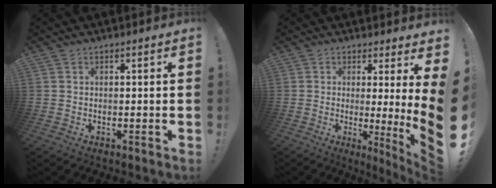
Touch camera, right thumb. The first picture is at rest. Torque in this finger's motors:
{"motor_torque": [1.24, 2.90, 0.20, 0.40, 0.12]}